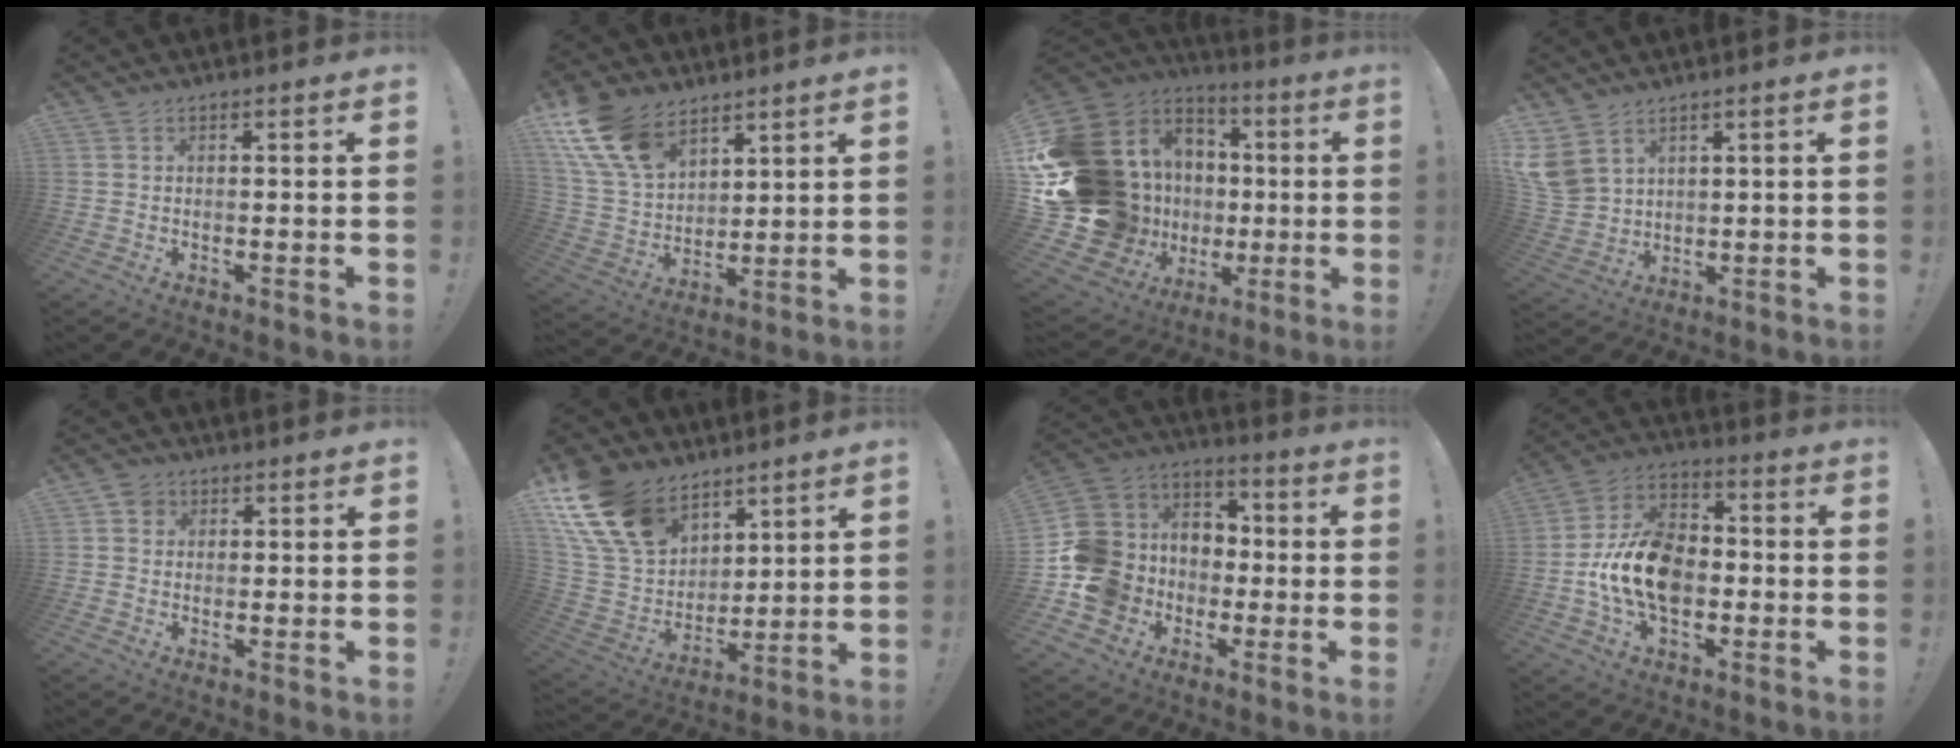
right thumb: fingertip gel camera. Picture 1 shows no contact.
{"total": 17.2, "force": [10.6, 10.2, 8.9], "torque": [-0.202, -0.053, 0.206]}
{"total": 25.3, "force": [0.8, 20.6, 14.6], "torque": [-0.245, -0.051, 0.119]}
{"total": 8.5, "force": [4.9, 5.7, 3.9], "torque": [-0.093, -0.018, 0.102]}
{"total": 3.4, "force": [1.1, 3.0, 0.9], "torque": [-0.015, 0.004, 0.021]}
{"total": 19.9, "force": [12.0, 13.3, 8.8], "torque": [-0.191, -0.061, 0.242]}
{"total": 17.2, "force": [-4.5, 15.4, 6.2], "torque": [-0.117, 0.027, -0.047]}
{"total": 17.1, "force": [-3.3, 11.8, 11.9], "torque": [-0.219, 0.030, -0.057]}